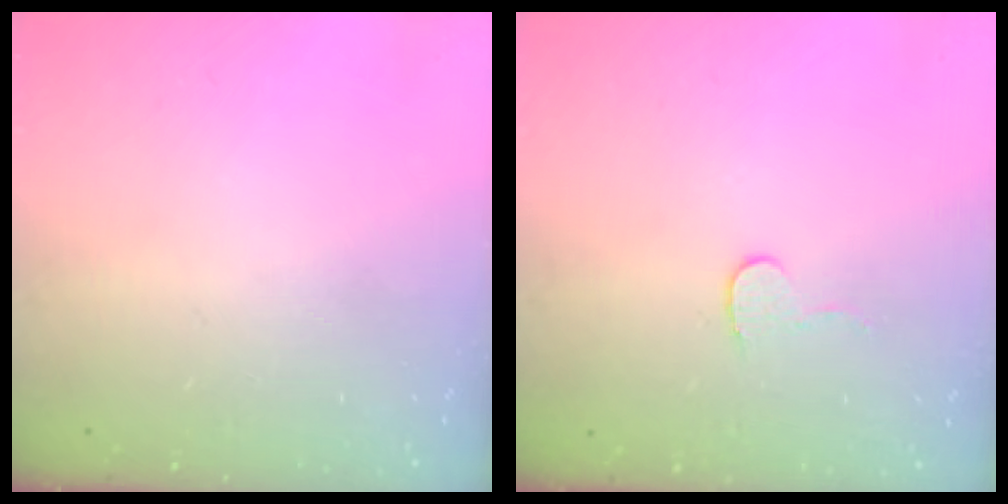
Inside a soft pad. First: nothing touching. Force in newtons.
{"total": 5.5, "press": 5.5, "slide": 0.4}